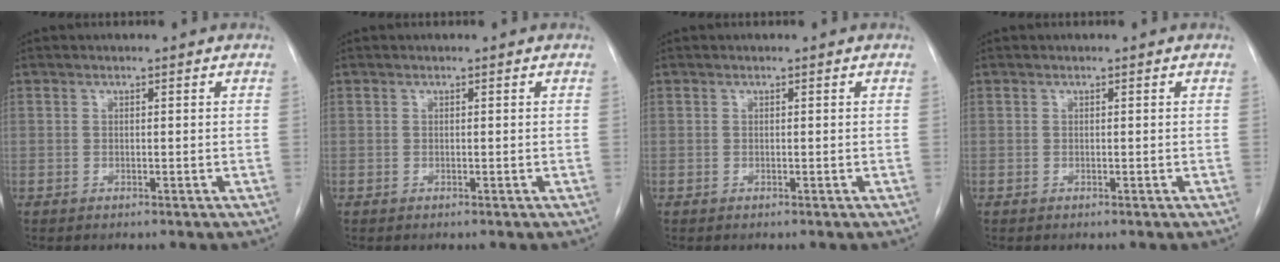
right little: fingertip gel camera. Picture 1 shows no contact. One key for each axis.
{"total": 0.0}
{"total": 0.0}
{"total": 0.0}